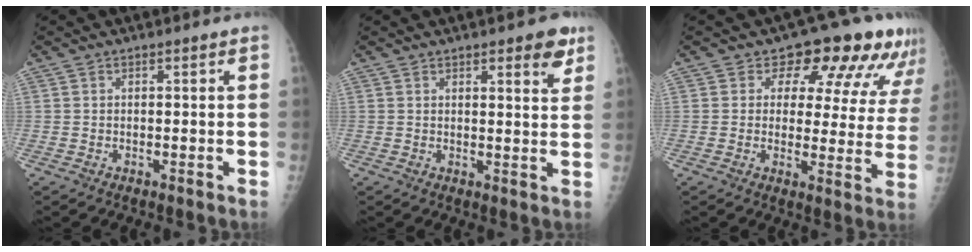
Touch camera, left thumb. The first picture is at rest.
{"total": 5.3, "force": [3.2, 1.7, 3.9], "torque": [-0.035, -0.015, 0.036]}
{"total": 14.6, "force": [10.1, 8.0, 6.9], "torque": [-0.030, -0.043, 0.098]}